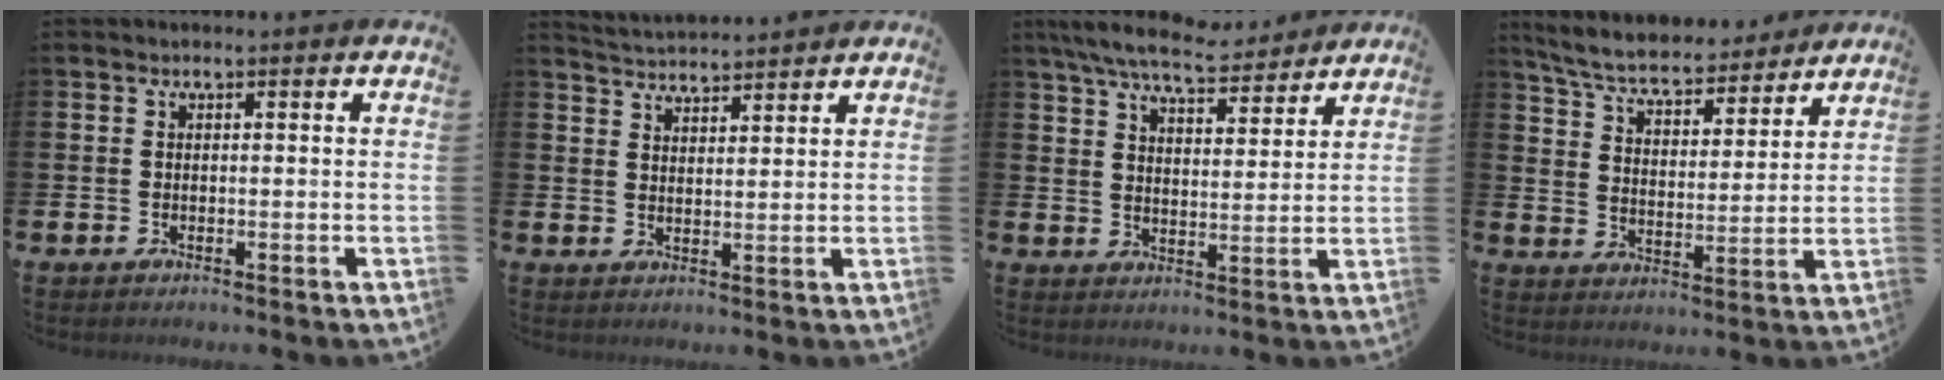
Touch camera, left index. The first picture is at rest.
{"total": 3.7, "force": [3.7, 0.0, -0.2], "torque": [-0.004, -0.022, 0.066]}
{"total": 7.8, "force": [7.3, 1.3, 2.7], "torque": [-0.075, -0.034, 0.132]}
{"total": 6.5, "force": [6.1, 1.4, 1.8], "torque": [-0.067, -0.043, 0.103]}